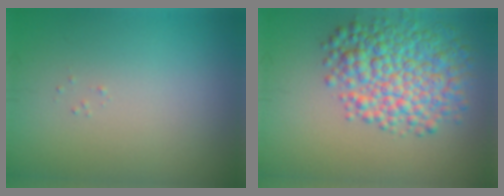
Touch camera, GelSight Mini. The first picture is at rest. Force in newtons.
{"total": 7.1, "press": 7.1, "slide": 0.1}